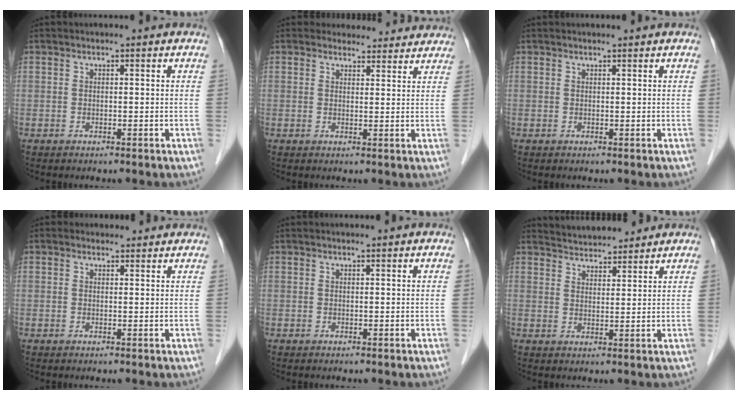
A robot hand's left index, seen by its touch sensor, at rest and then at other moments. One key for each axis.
{"total": 6.3, "fx": 5.9, "fy": 2.2, "fz": 0.2, "tx": 0.015, "ty": 0.004, "tz": 0.053}
{"total": 1.8, "fx": 1.6, "fy": -0.1, "fz": 0.7, "tx": -0.006, "ty": 0.013, "tz": 0.022}
{"total": 1.9, "fx": 1.8, "fy": 0.8, "fz": 0.0, "tx": -0.003, "ty": 0.006, "tz": 0.017}
{"total": 1.2, "fx": 1.1, "fy": -0.1, "fz": 0.5, "tx": -0.005, "ty": 0.011, "tz": 0.016}
{"total": 6.9, "fx": 6.6, "fy": 1.4, "fz": 1.1, "tx": -0.017, "ty": 0.019, "tz": 0.098}